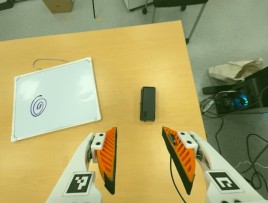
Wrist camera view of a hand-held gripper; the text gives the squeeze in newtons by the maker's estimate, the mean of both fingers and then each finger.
{"total": 0.0}